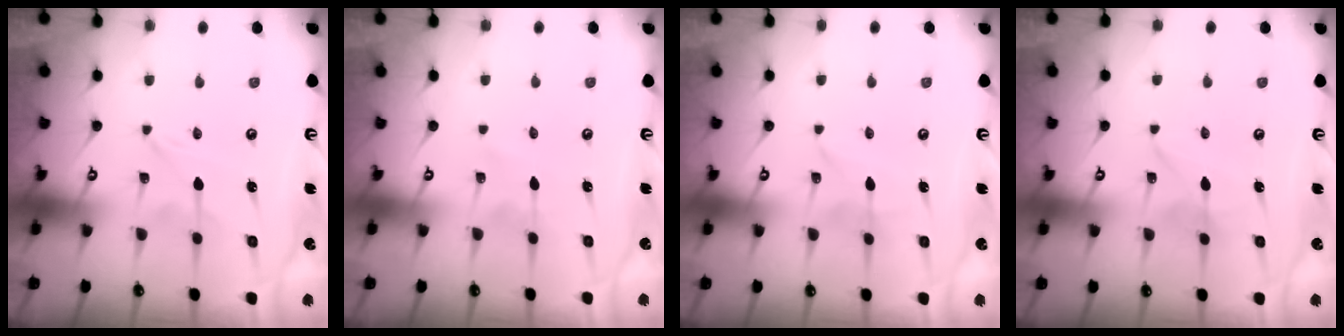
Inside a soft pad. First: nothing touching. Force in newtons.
{"total": 1.2, "press": 1.2, "slide": 0.1}
{"total": 1.9, "press": 1.9, "slide": 0.2}
{"total": 2.0, "press": 2.0, "slide": 0.0}